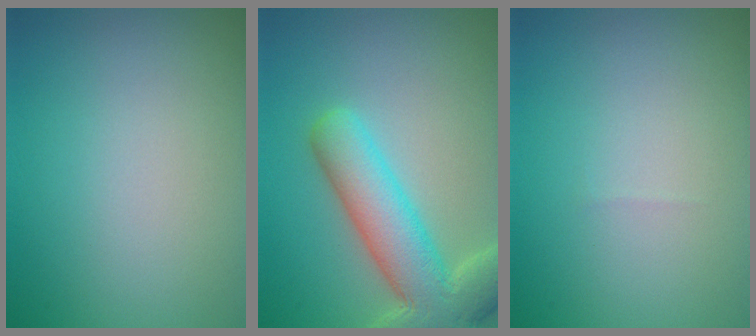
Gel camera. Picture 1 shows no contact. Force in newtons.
{"total": 8.2, "press": 8.2, "slide": 0.7}
{"total": 0.0}